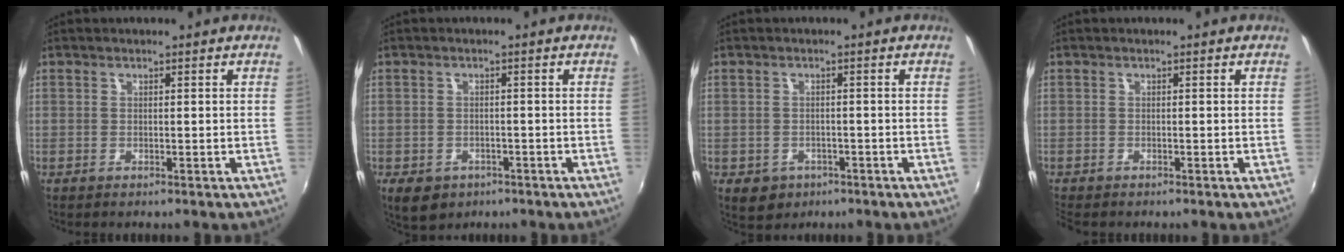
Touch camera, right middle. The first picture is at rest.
{"total": 5.9, "force": [-3.1, 4.2, 2.6], "torque": [-0.061, -0.014, -0.043]}
{"total": 4.9, "force": [-2.3, 4.0, 1.9], "torque": [-0.044, -0.007, -0.027]}
{"total": 1.6, "force": [-1.5, 0.5, 0.5], "torque": [-0.013, -0.011, -0.025]}